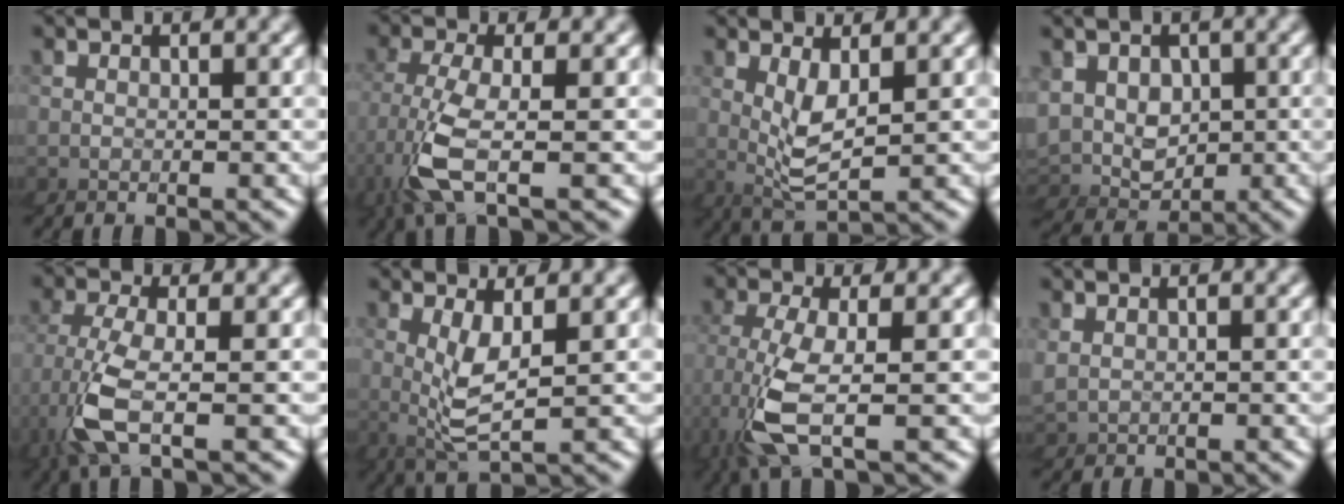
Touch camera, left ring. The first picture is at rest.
{"total": 2.2, "force": [-1.6, -1.5, 0.2], "torque": [-0.055, -0.001, -0.019]}
{"total": 2.3, "force": [2.0, 0.3, 1.1], "torque": [-0.065, -0.003, 0.024]}
{"total": 4.9, "force": [1.1, 4.6, -1.2], "torque": [-0.015, 0.007, 0.004]}
{"total": 2.4, "force": [-1.8, -1.6, -0.1], "torque": [-0.050, -0.001, -0.023]}
{"total": 2.8, "force": [1.6, 0.2, 2.2], "torque": [-0.082, -0.008, 0.025]}
{"total": 2.2, "force": [-1.2, -1.1, 1.4], "torque": [-0.075, -0.003, -0.013]}
{"total": 1.6, "force": [-0.3, 1.5, -0.4], "torque": [-0.008, -0.010, 0.001]}